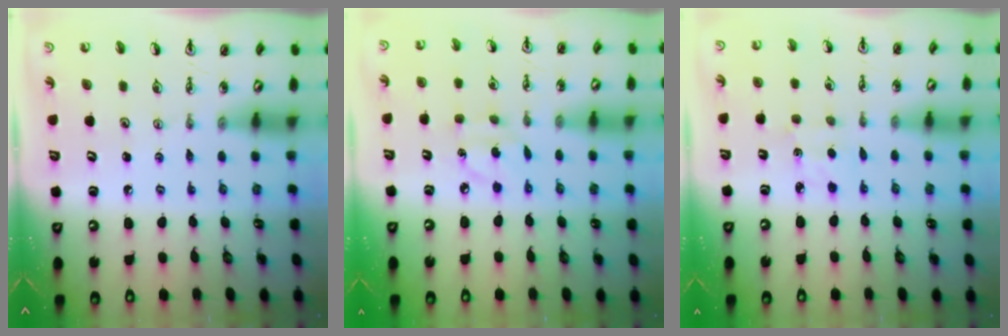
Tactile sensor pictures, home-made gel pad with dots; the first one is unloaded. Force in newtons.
{"total": 4.1, "press": 4.1, "slide": 0.6}
{"total": 2.7, "press": 2.6, "slide": 0.3}